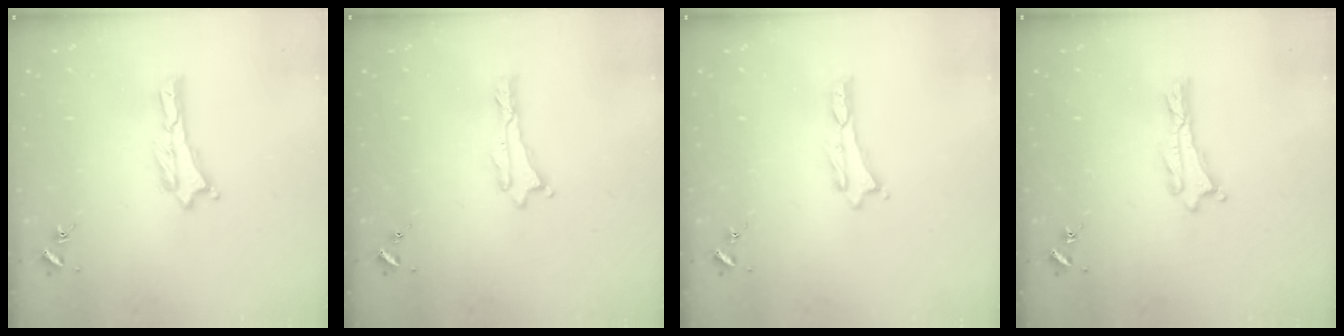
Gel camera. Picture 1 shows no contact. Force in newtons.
{"total": 0.0}
{"total": 0.0}
{"total": 0.0}